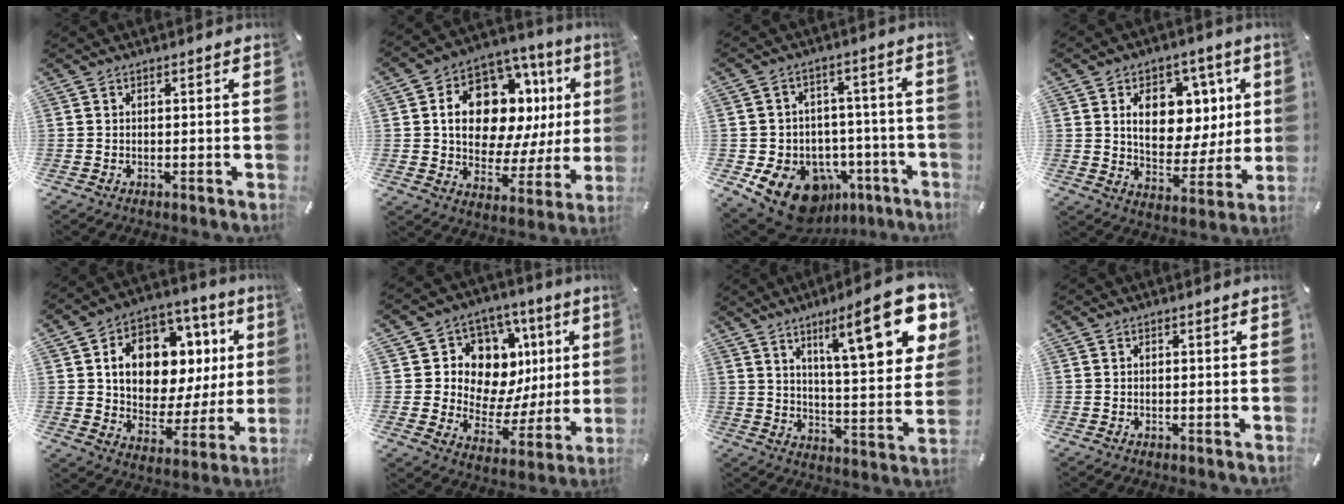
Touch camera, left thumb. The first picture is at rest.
{"total": 17.3, "force": [6.3, 11.1, 11.7], "torque": [-0.179, -0.040, 0.113]}
{"total": 15.6, "force": [-8.3, 10.8, 7.5], "torque": [-0.111, 0.048, -0.127]}
{"total": 13.6, "force": [4.3, 10.5, 7.5], "torque": [-0.100, -0.021, 0.079]}
{"total": 15.1, "force": [5.2, 10.5, 9.5], "torque": [-0.153, -0.034, 0.097]}
{"total": 11.3, "force": [3.7, 10.1, 3.5], "torque": [-0.038, -0.054, 0.073]}
{"total": 20.4, "force": [10.6, 5.7, 16.5], "torque": [-0.232, -0.061, 0.155]}
{"total": 0.0}